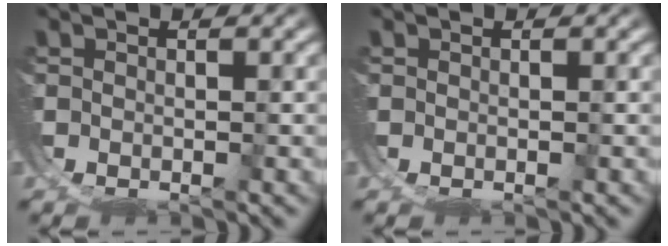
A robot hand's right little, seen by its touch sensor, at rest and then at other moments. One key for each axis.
{"total": 0.0}